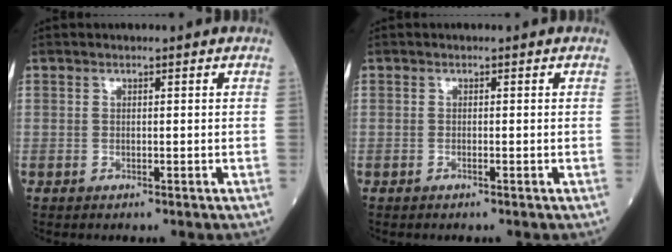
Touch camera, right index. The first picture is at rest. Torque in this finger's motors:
{"motor_torque": [-0.07, 0.05, -0.09, -0.01]}